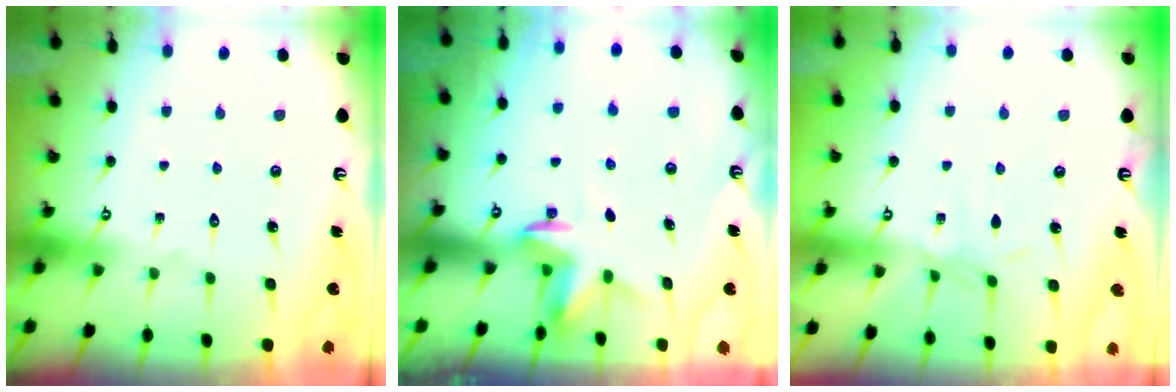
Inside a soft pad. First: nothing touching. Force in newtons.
{"total": 3.8, "press": 3.8, "slide": 0.2}
{"total": 2.9, "press": 2.9, "slide": 0.6}